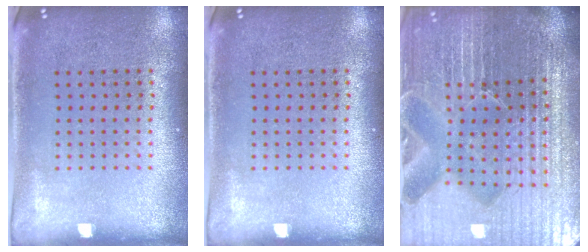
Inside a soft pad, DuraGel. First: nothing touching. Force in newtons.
{"total": 0.0}
{"total": 7.0, "press": 6.2, "slide": 3.4}